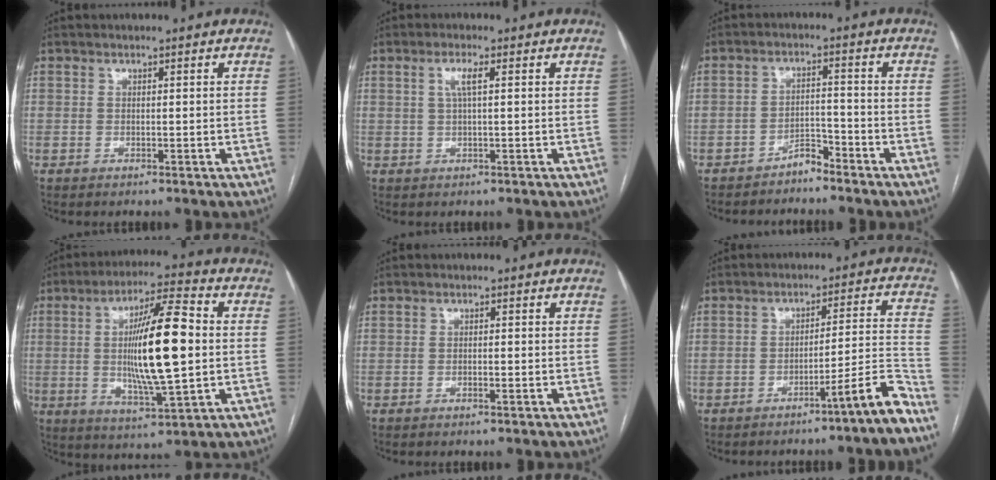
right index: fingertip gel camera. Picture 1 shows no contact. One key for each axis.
{"total": 2.8, "fx": 0.8, "fy": 0.3, "fz": 2.6, "tx": -0.055, "ty": 0.005, "tz": 0.015}
{"total": 3.1, "fx": -2.8, "fy": 0.9, "fz": 0.9, "tx": -0.011, "ty": 0.001, "tz": -0.050}
{"total": 15.7, "fx": 0.5, "fy": 2.1, "fz": 15.5, "tx": -0.278, "ty": 0.003, "tz": 0.007}
{"total": 0.6, "fx": -0.3, "fy": 0.0, "fz": 0.6, "tx": -0.012, "ty": 0.001, "tz": -0.002}
{"total": 8.3, "fx": -6.0, "fy": -1.3, "fz": 5.6, "tx": -0.053, "ty": 0.008, "tz": -0.092}